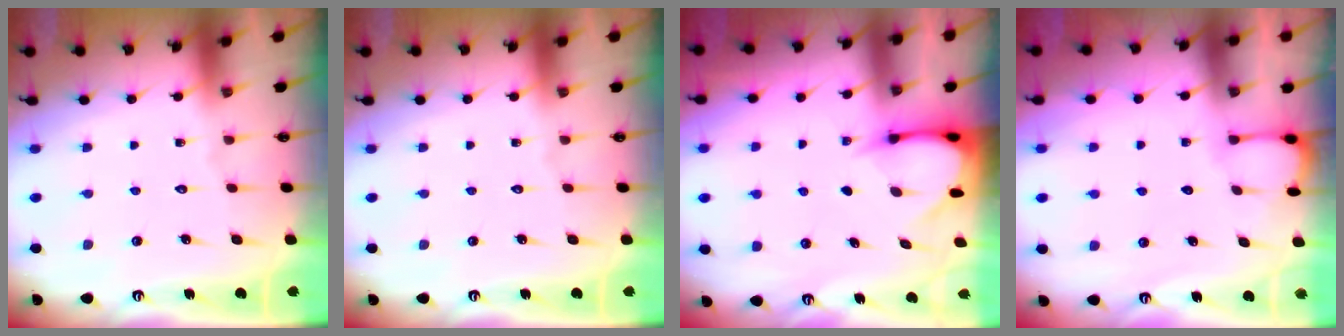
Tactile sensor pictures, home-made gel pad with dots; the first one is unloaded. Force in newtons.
{"total": 0.0}
{"total": 3.7, "press": 3.7, "slide": 0.4}
{"total": 2.1, "press": 2.1, "slide": 0.2}